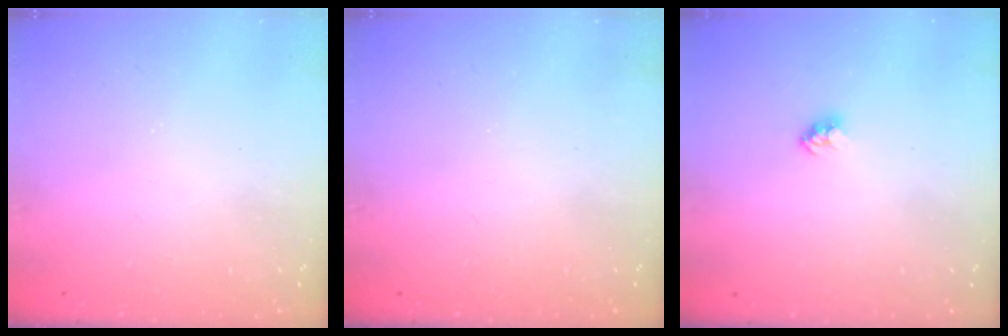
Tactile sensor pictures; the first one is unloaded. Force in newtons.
{"total": 0.0}
{"total": 2.3, "press": 2.3, "slide": 0.1}